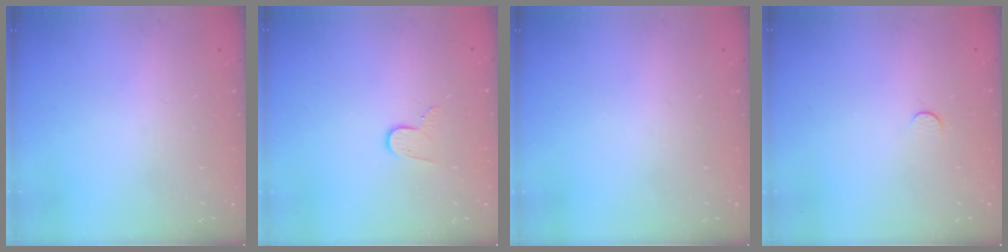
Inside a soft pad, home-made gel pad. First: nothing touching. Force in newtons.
{"total": 6.4, "press": 6.3, "slide": 0.6}
{"total": 0.0}
{"total": 3.1, "press": 3.1, "slide": 0.4}